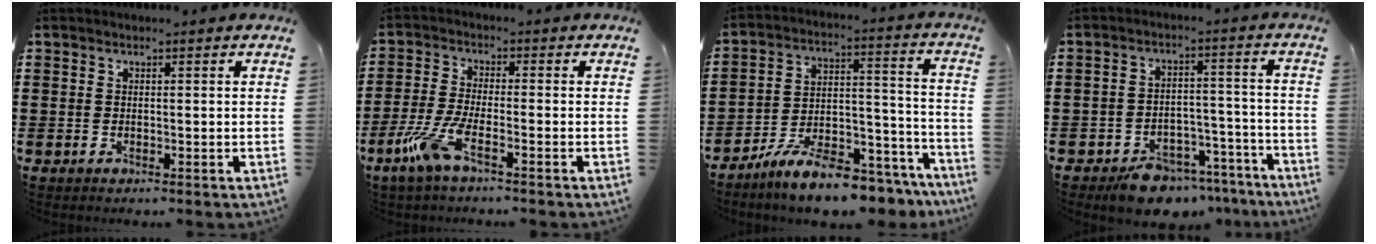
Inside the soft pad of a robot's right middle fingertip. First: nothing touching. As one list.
[{"total": 6.8, "force": [-3.8, 1.5, 5.5], "torque": [-0.135, -0.018, -0.073]}, {"total": 10.0, "force": [-8.8, 1.3, 4.5], "torque": [-0.075, 0.022, -0.166]}, {"total": 7.2, "force": [-6.4, 2.6, 2.2], "torque": [-0.023, 0.032, -0.114]}]